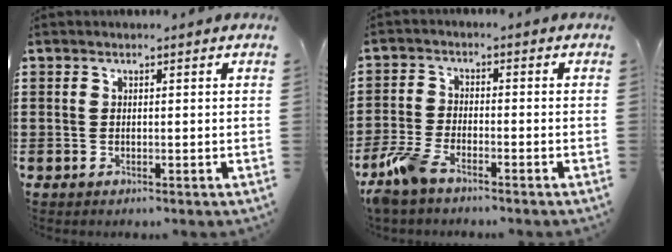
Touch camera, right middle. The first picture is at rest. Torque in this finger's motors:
{"motor_torque": [1.23, 0.91, 0.10, 0.10]}